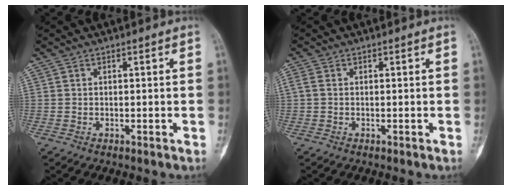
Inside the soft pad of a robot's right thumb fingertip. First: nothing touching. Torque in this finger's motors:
{"motor_torque": [-0.35, -0.07, -0.04, -0.01, -0.11]}